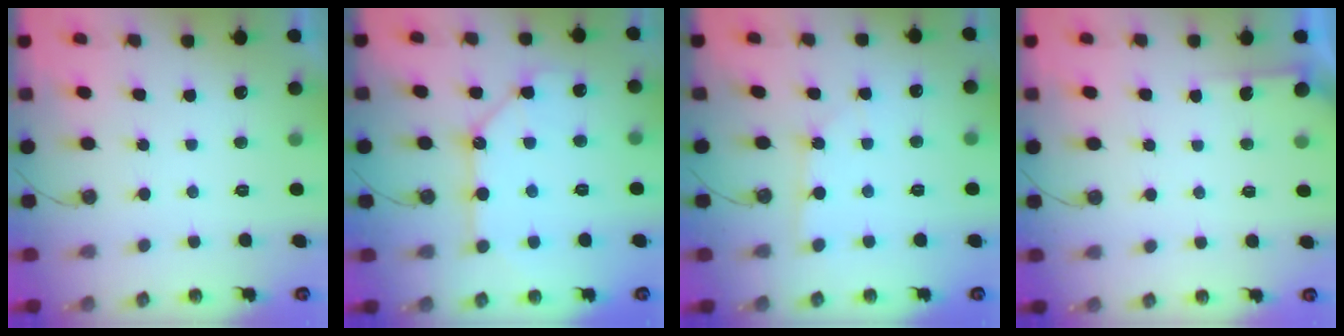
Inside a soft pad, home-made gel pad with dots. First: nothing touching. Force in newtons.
{"total": 11.1, "press": 11.1, "slide": 0.9}
{"total": 2.4, "press": 2.4, "slide": 0.2}
{"total": 3.1, "press": 3.1, "slide": 0.2}